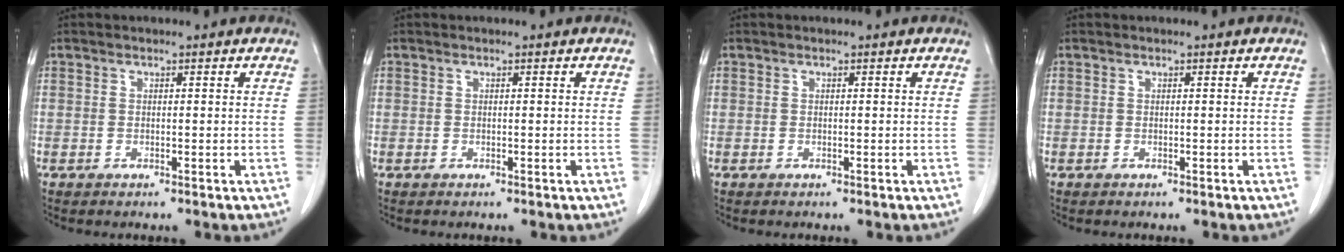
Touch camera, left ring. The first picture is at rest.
{"total": 0.0}
{"total": 0.0}
{"total": 0.0}